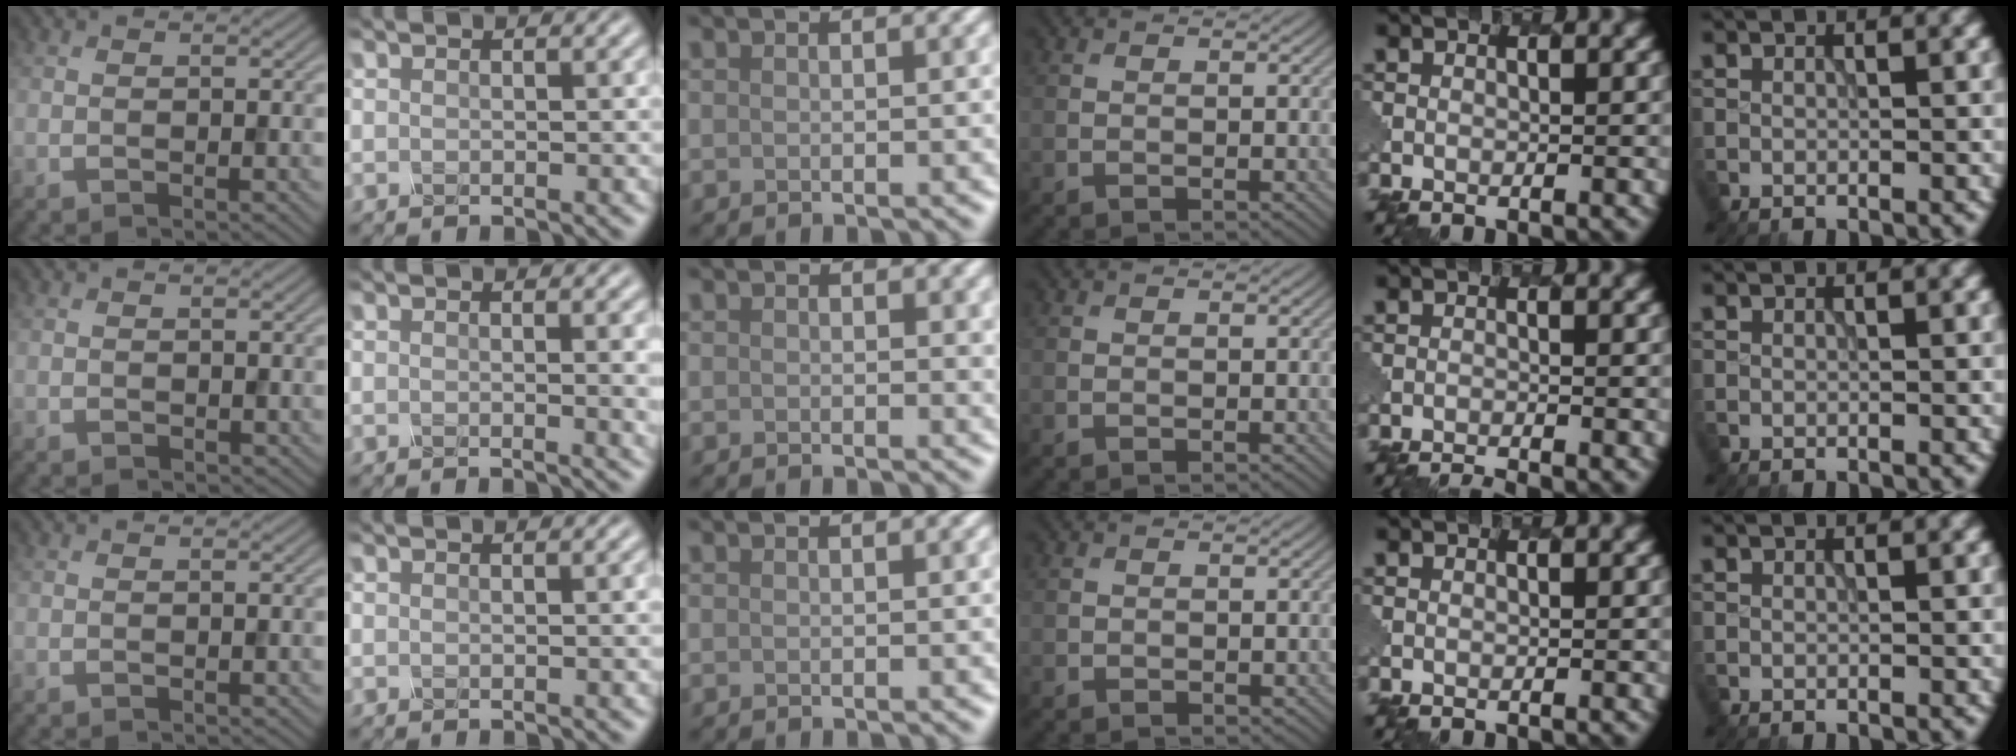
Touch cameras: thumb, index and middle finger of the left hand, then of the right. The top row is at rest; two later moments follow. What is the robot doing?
{"motion": "unscrew", "object": "spray bottle"}